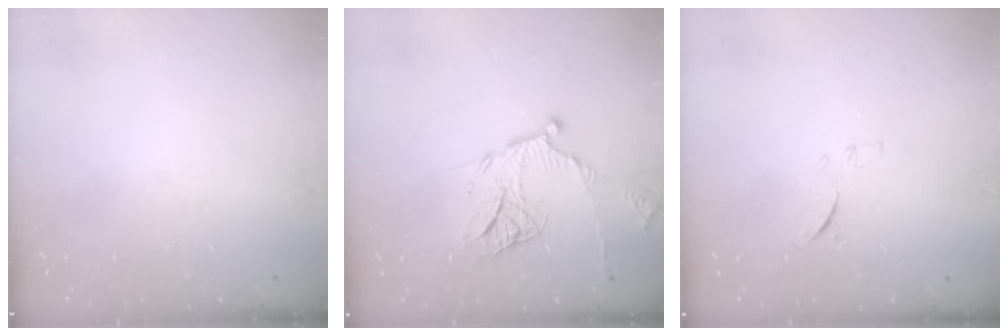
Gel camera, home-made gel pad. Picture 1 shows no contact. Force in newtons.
{"total": 12.4, "press": 12.4, "slide": 1.0}
{"total": 6.2, "press": 6.2, "slide": 1.0}